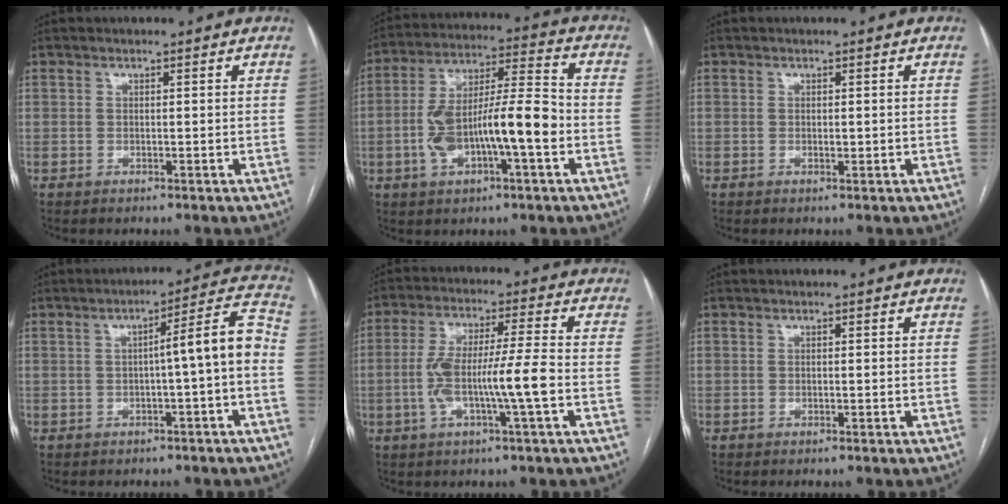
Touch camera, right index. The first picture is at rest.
{"total": 14.7, "force": [-3.3, 3.2, 13.9], "torque": [-0.259, 0.022, -0.054]}
{"total": 0.7, "force": [0.0, 0.4, 0.6], "torque": [-0.009, -0.001, 0.001]}
{"total": 7.5, "force": [-1.1, 0.1, 7.5], "torque": [-0.098, 0.026, -0.016]}
{"total": 10.2, "force": [-2.3, 0.1, 9.9], "torque": [-0.196, 0.010, -0.045]}
{"total": 0.0}